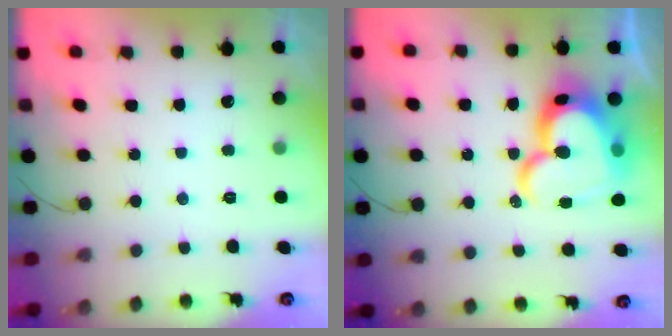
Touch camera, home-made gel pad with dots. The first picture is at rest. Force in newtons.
{"total": 24.2, "press": 24.2, "slide": 1.6}